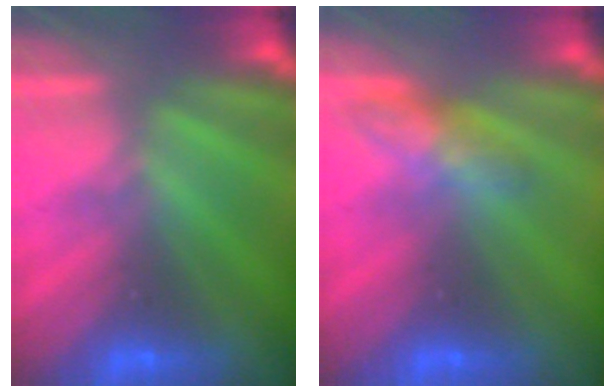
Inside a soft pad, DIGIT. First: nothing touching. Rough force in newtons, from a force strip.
{"total": 2.7}